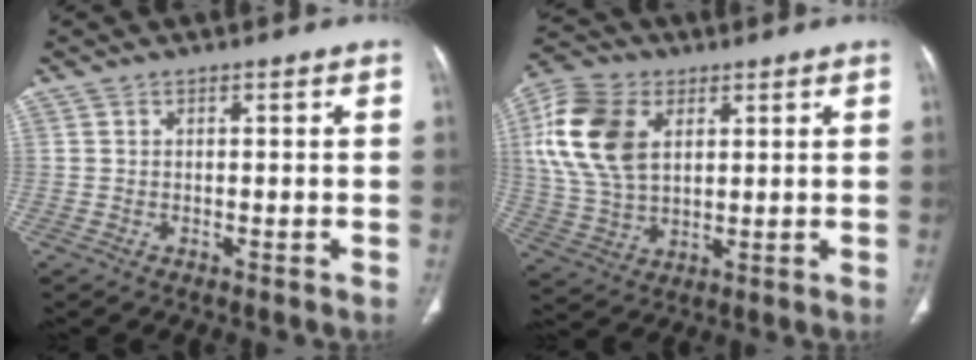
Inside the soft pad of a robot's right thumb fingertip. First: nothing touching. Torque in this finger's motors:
{"motor_torque": [-0.52, 1.75, 0.64, 0.51, 0.43]}